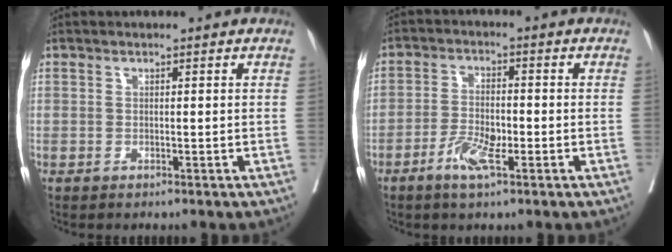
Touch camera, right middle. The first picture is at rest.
{"total": 5.2, "force": [-2.5, 1.3, 4.3], "torque": [-0.087, -0.001, -0.045]}